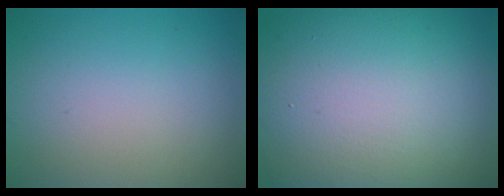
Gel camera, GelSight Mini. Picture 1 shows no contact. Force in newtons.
{"total": 19.0, "press": 19.0, "slide": 0.6}